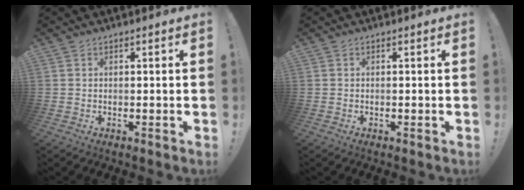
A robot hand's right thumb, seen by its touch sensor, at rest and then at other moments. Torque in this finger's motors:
{"motor_torque": [-0.02, 0.00, 0.00, 0.01, -0.02]}